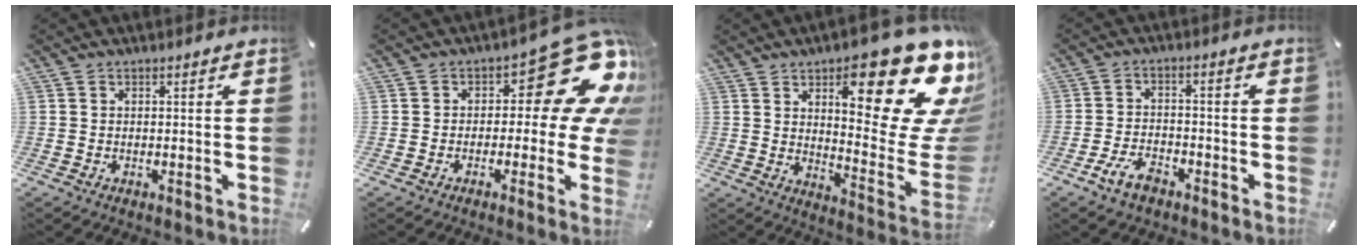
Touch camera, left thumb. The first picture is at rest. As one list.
[{"total": 17.8, "force": [6.9, 8.7, 13.9], "torque": [-0.168, -0.043, 0.112]}, {"total": 27.3, "force": [14.0, 10.2, 21.1], "torque": [-0.262, -0.109, 0.230]}, {"total": 6.3, "force": [-4.2, 3.4, 3.3], "torque": [-0.074, 0.020, -0.081]}]